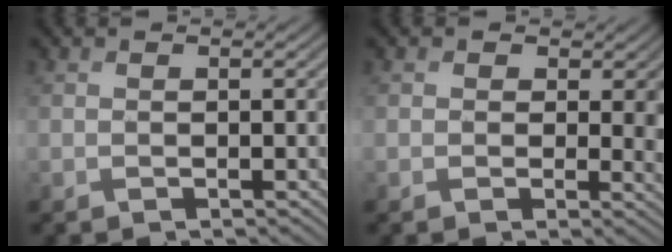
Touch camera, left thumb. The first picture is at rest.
{"total": 3.5, "force": [0.8, 2.7, 2.0], "torque": [-0.040, -0.014, 0.008]}